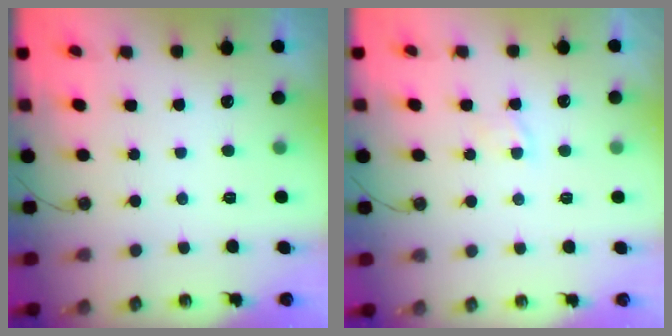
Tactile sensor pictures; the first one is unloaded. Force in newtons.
{"total": 3.3, "press": 3.3, "slide": 0.4}